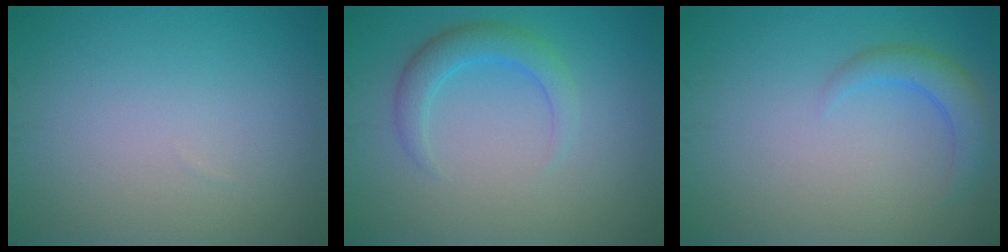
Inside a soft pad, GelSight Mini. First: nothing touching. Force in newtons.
{"total": 2.8, "press": 2.8, "slide": 0.2}
{"total": 2.6, "press": 2.5, "slide": 0.2}